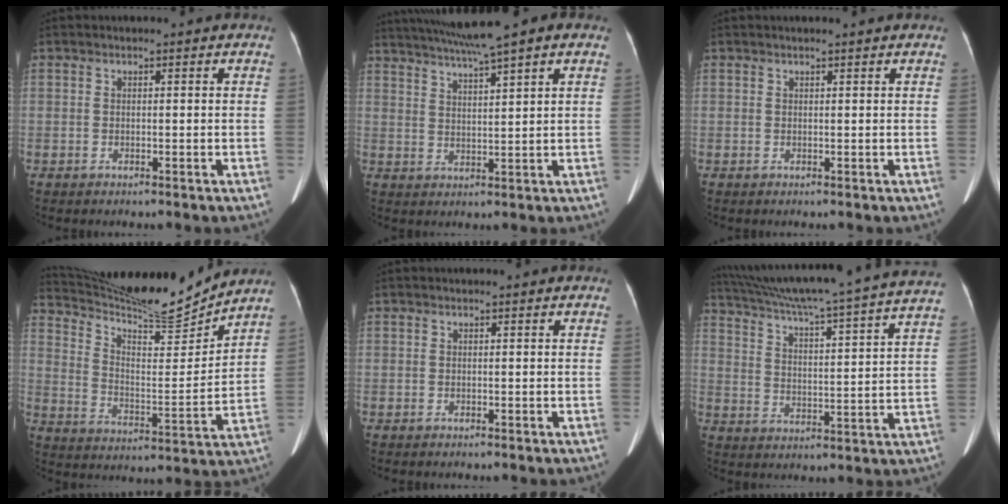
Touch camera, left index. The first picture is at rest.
{"total": 11.0, "force": [8.5, -0.1, 7.0], "torque": [-0.123, 0.034, 0.126]}
{"total": 1.7, "force": [1.5, -0.1, 0.7], "torque": [-0.011, 0.013, 0.019]}
{"total": 17.0, "force": [16.3, -0.3, 4.8], "torque": [-0.094, -0.033, 0.260]}
{"total": 0.0}
{"total": 28.2, "force": [25.1, -1.1, 12.9], "torque": [-0.217, -0.042, 0.333]}